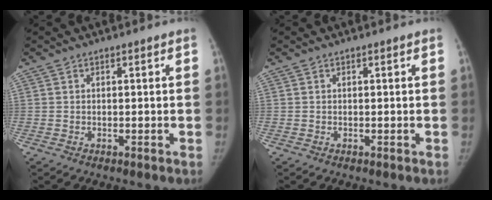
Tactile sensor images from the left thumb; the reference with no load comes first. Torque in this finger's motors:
{"motor_torque": [0.08, 0.00, 0.14, -0.23, 0.02]}